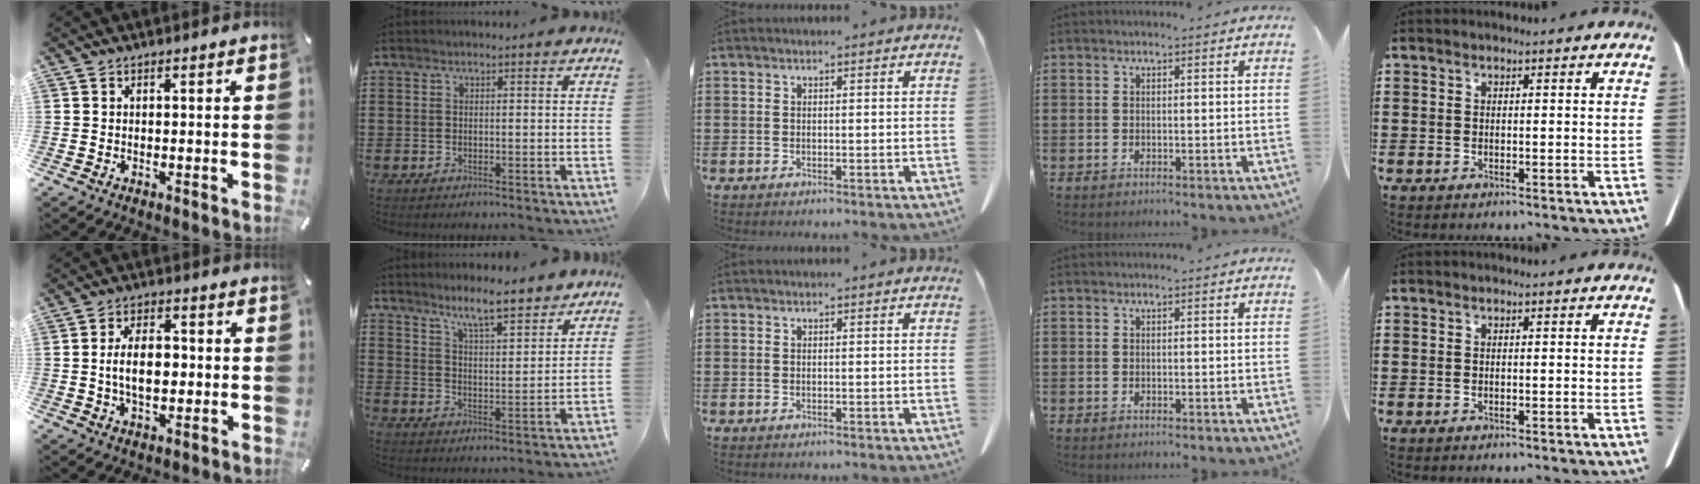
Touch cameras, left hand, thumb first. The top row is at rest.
{"thumb": {"total": 8.4, "force": [-0.4, 5.2, 6.6], "torque": [-0.117, 0.007, -0.011]}, "index": {"total": 6.9, "force": [6.2, 0.5, 3.0], "torque": [-0.071, -0.028, 0.109]}}